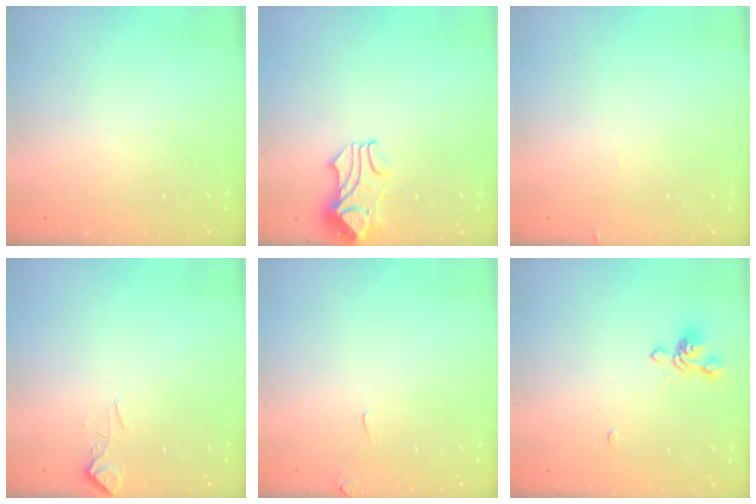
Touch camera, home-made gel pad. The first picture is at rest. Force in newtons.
{"total": 1.8, "press": 1.3, "slide": 1.1}
{"total": 0.0}
{"total": 2.2, "press": 2.1, "slide": 0.7}
{"total": 1.1, "press": 1.0, "slide": 0.5}
{"total": 1.5, "press": 1.1, "slide": 1.0}